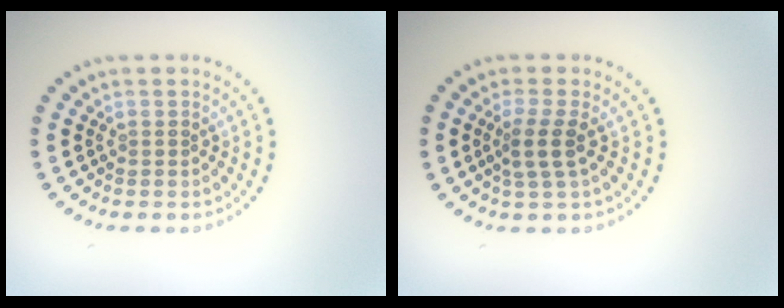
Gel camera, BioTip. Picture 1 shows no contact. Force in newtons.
{"total": 2.3, "press": 1.8, "slide": 1.3}